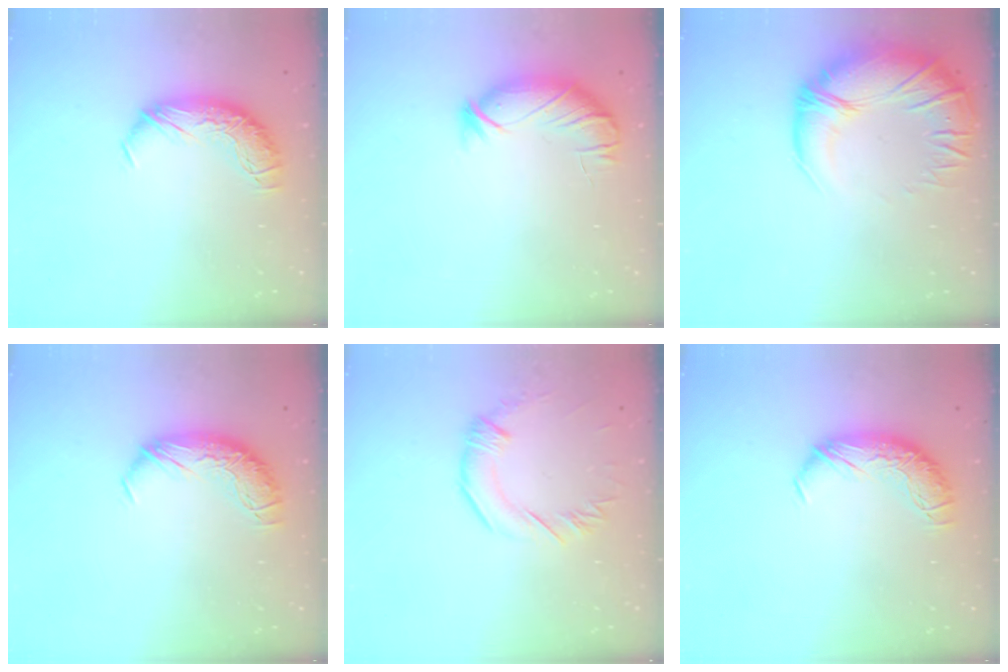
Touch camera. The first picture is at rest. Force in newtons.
{"total": 3.8, "press": 3.5, "slide": 1.5}
{"total": 5.2, "press": 3.4, "slide": 3.8}
{"total": 0.0}
{"total": 1.0, "press": 1.0, "slide": 0.4}
{"total": 0.0}